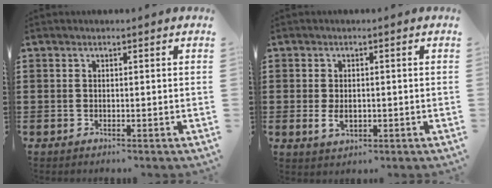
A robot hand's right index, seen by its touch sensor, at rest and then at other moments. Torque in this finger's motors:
{"motor_torque": [1.07, 1.07, 0.11, 0.04]}